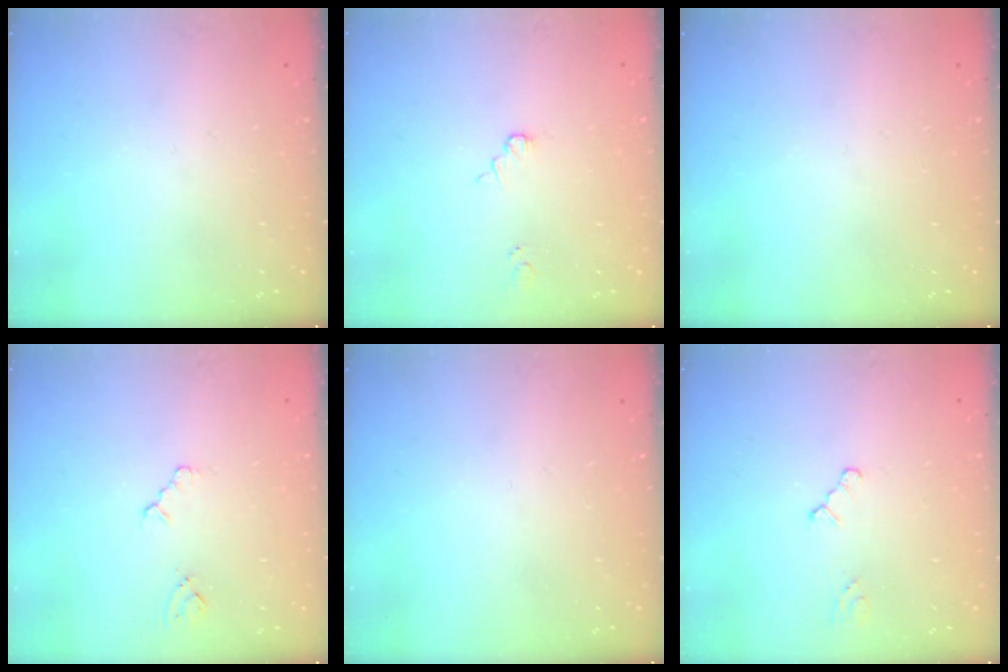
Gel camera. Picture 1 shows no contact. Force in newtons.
{"total": 1.7, "press": 1.7, "slide": 0.3}
{"total": 0.0}
{"total": 2.2, "press": 2.2, "slide": 0.4}
{"total": 0.0}
{"total": 1.0, "press": 1.0, "slide": 0.2}